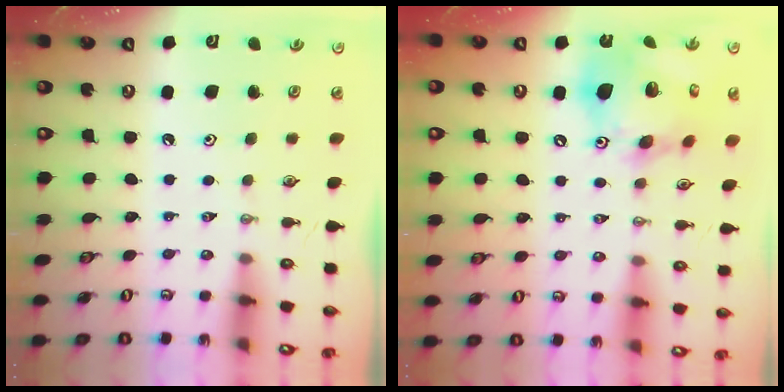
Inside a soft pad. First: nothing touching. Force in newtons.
{"total": 19.2, "press": 19.0, "slide": 3.2}